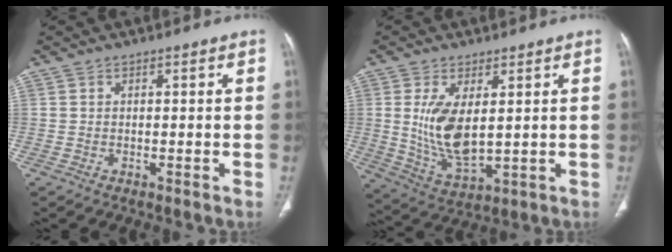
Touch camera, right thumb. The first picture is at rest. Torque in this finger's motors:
{"motor_torque": [-0.77, 1.07, 1.15, 0.23, 0.09]}